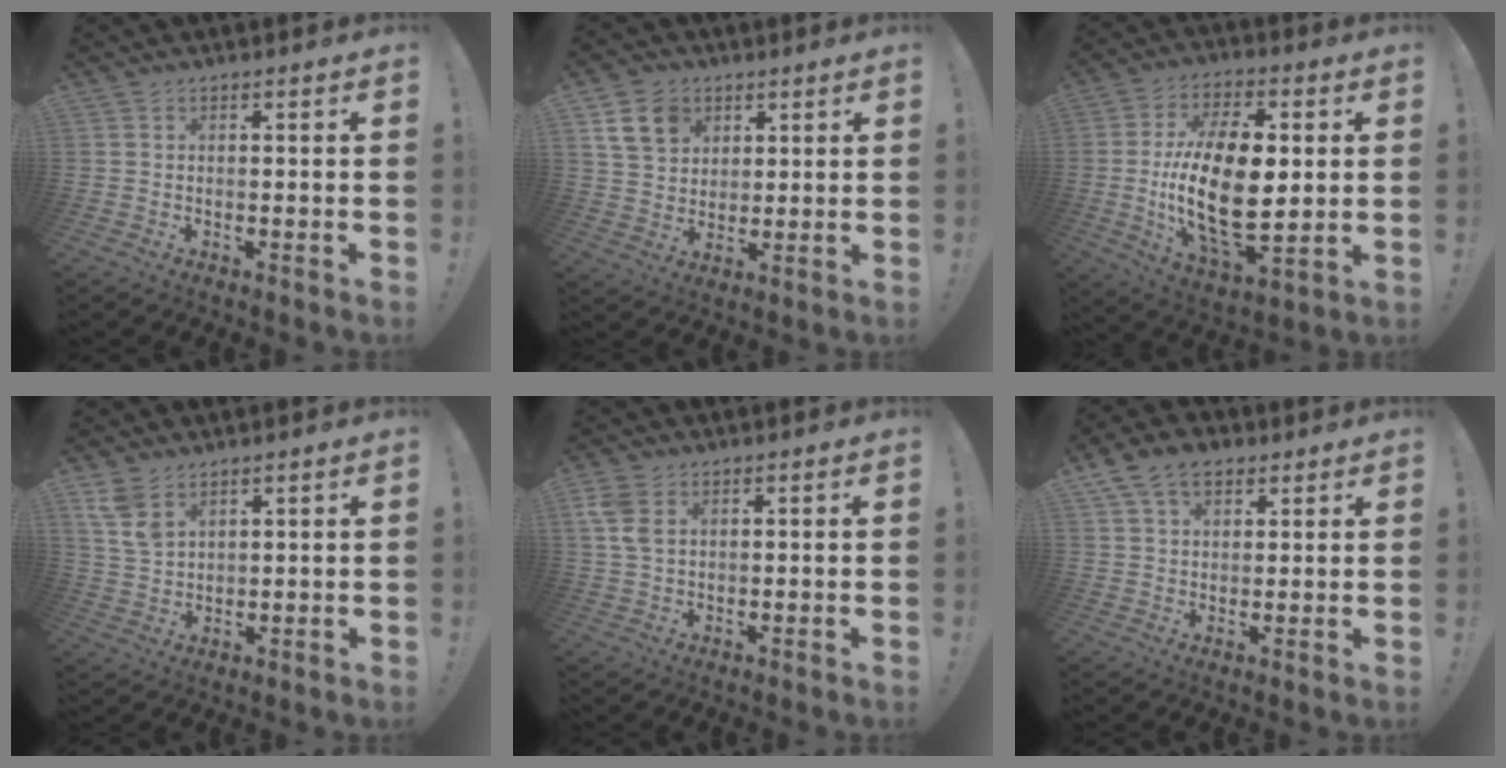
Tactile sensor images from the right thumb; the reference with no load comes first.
{"total": 10.8, "force": [5.5, 8.1, 4.6], "torque": [-0.073, -0.020, 0.111]}
{"total": 23.0, "force": [0.1, 11.6, 19.9], "torque": [-0.388, -0.009, 0.000]}
{"total": 7.2, "force": [4.7, 3.9, 3.9], "torque": [-0.077, -0.014, 0.095]}
{"total": 6.1, "force": [2.4, 3.9, 4.1], "torque": [-0.096, -0.003, 0.048]}
{"total": 9.5, "force": [5.3, 6.3, 4.8], "torque": [-0.077, -0.013, 0.101]}